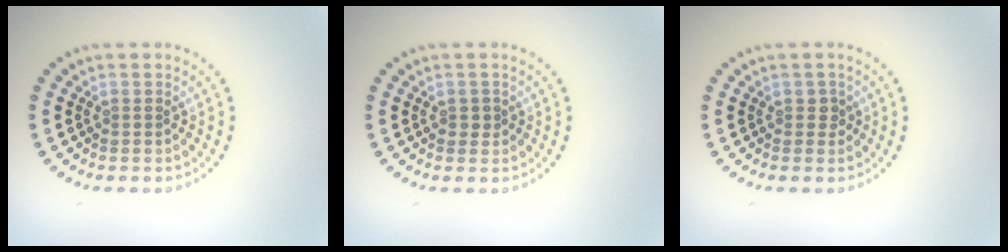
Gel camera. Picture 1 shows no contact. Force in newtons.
{"total": 1.1, "press": 1.1, "slide": 0.3}
{"total": 1.0, "press": 0.9, "slide": 0.3}